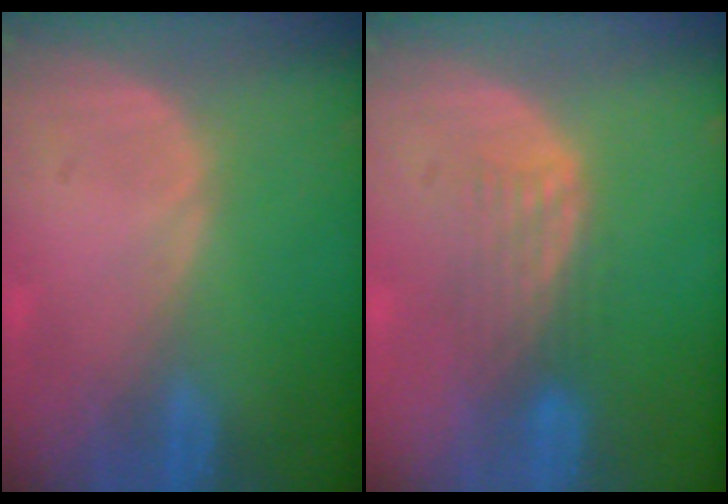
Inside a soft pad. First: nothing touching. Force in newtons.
{"total": 4.4, "press": 3.7, "slide": 2.4}